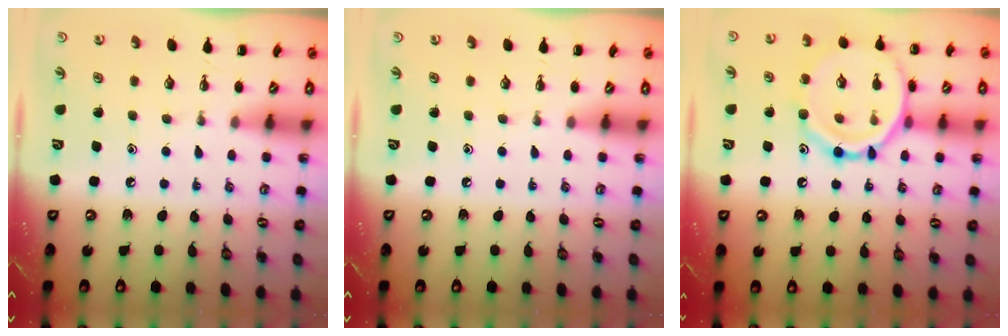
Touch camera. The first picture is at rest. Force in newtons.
{"total": 0.0}
{"total": 15.8, "press": 15.7, "slide": 1.2}